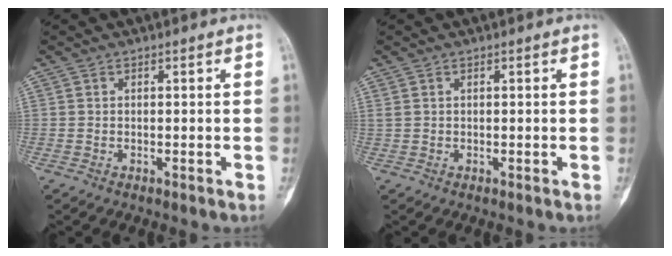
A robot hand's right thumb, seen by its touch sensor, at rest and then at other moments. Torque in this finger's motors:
{"motor_torque": [-0.12, 0.15, 0.01, 0.01, 0.07]}